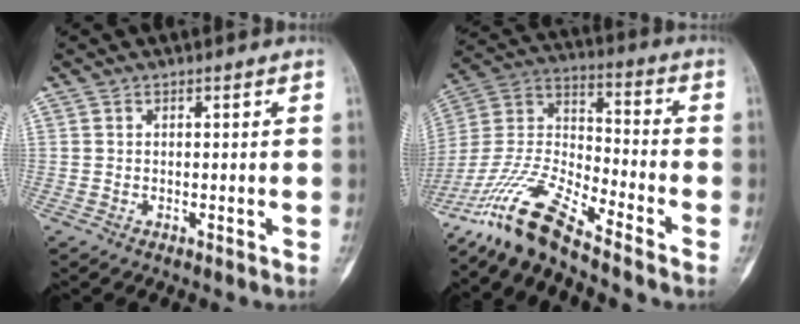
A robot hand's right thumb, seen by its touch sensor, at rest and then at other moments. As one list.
[{"total": 14.3, "force": [-11.9, 1.7, 7.8], "torque": [-0.175, 0.062, -0.238]}]